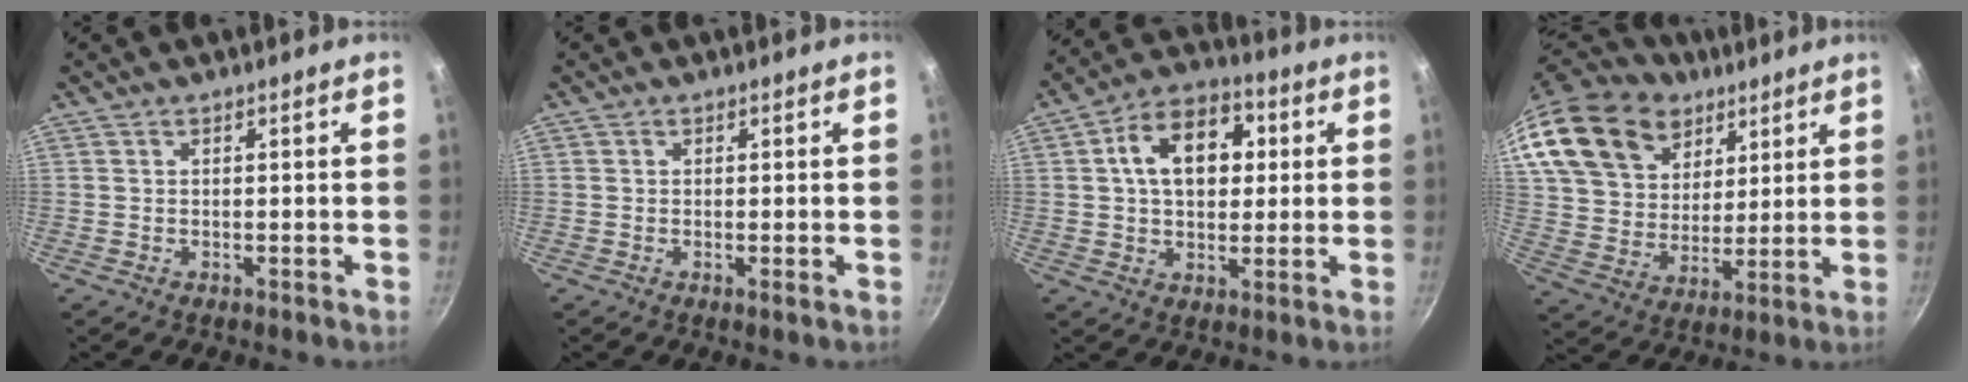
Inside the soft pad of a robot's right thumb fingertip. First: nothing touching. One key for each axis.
{"total": 0.5, "fx": -0.1, "fy": 0.1, "fz": 0.5, "tx": -0.010, "ty": -0.003, "tz": -0.003}
{"total": 13.8, "fx": 2.7, "fy": 9.5, "fz": 9.7, "tx": -0.117, "ty": 0.017, "tz": 0.030}
{"total": 25.2, "fx": 15.3, "fy": 16.6, "fz": 11.2, "tx": -0.216, "ty": -0.016, "tz": 0.288}